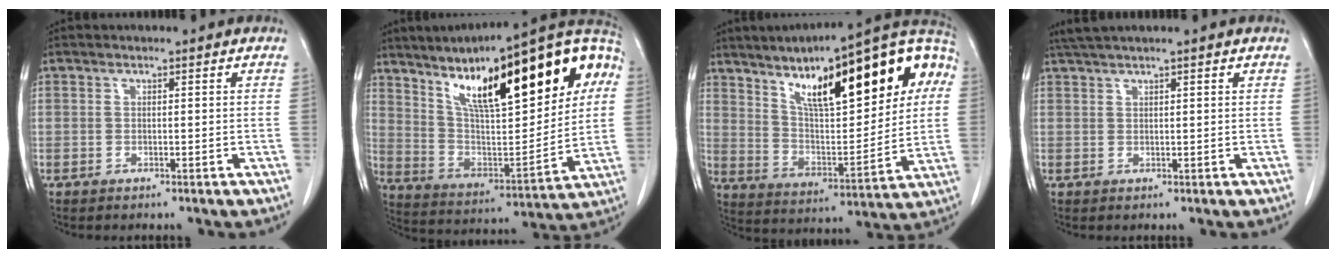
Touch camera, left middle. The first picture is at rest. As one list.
[{"total": 29.3, "force": [12.5, 7.3, 25.5], "torque": [-0.377, 0.047, 0.203]}, {"total": 26.7, "force": [10.7, 7.2, 23.4], "torque": [-0.358, 0.045, 0.168]}, {"total": 4.0, "force": [3.3, -0.3, 2.3], "torque": [-0.039, 0.031, 0.060]}]